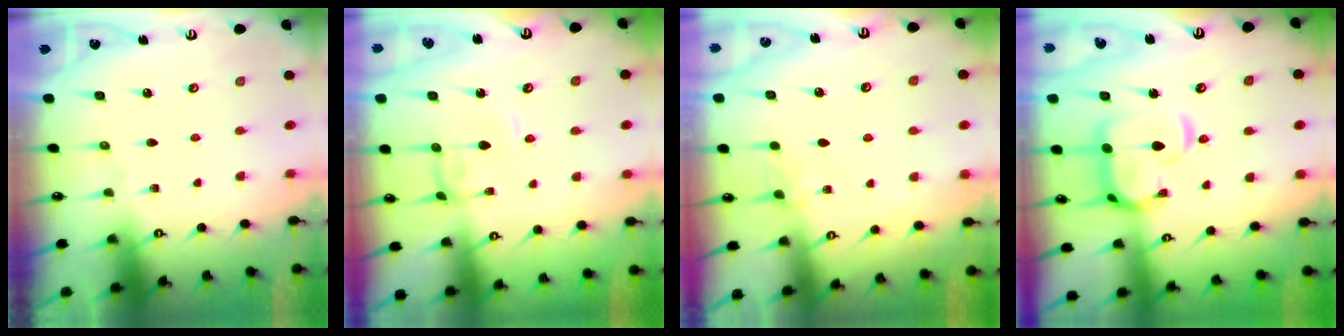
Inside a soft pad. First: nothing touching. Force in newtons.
{"total": 2.1, "press": 2.1, "slide": 0.2}
{"total": 3.7, "press": 3.7, "slide": 0.3}
{"total": 7.5, "press": 7.4, "slide": 1.3}